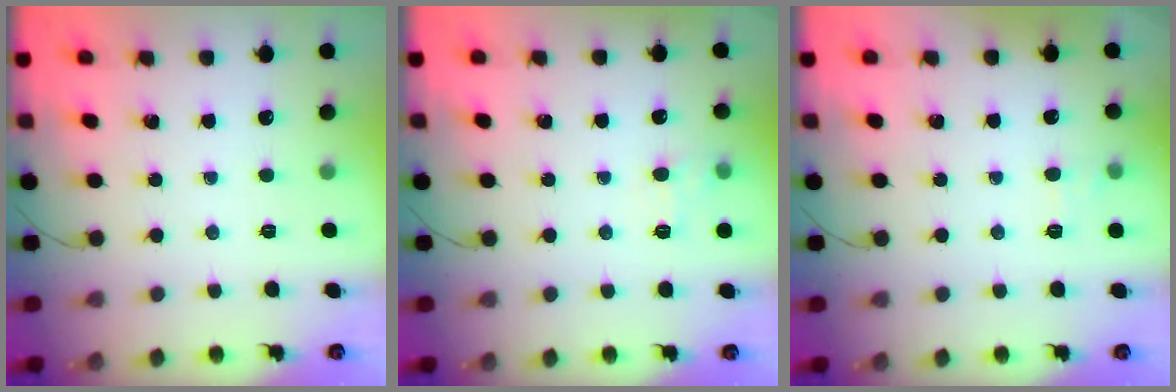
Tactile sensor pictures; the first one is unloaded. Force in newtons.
{"total": 8.1, "press": 7.8, "slide": 2.2}
{"total": 5.1, "press": 4.8, "slide": 1.6}